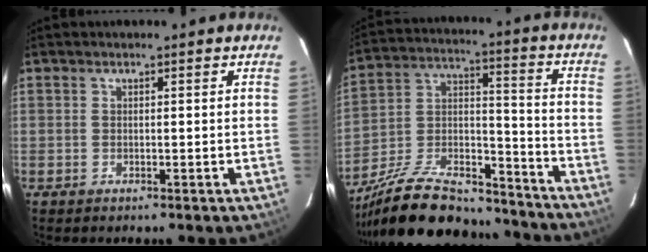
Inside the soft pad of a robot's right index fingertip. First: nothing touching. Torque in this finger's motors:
{"motor_torque": [0.75, -0.69, 0.70, 0.18]}